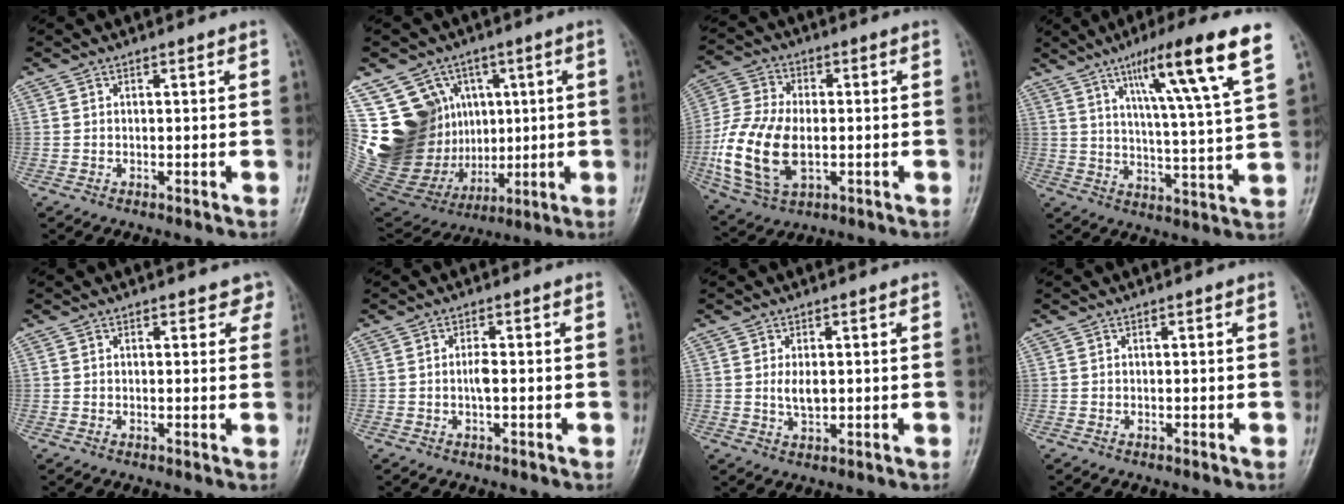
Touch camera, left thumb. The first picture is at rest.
{"total": 23.5, "force": [4.6, 19.4, 12.4], "torque": [-0.228, 0.008, 0.120]}
{"total": 15.9, "force": [-2.5, 9.5, 12.5], "torque": [-0.263, 0.000, -0.041]}
{"total": 16.4, "force": [9.0, 0.8, 13.7], "torque": [-0.210, -0.036, 0.137]}
{"total": 3.1, "force": [2.2, 2.0, 0.7], "torque": [0.029, -0.008, 0.014]}
{"total": 1.8, "force": [-0.2, 0.4, 1.8], "torque": [-0.037, 0.001, -0.005]}
{"total": 3.1, "force": [0.4, 1.6, 2.6], "torque": [-0.046, -0.007, 0.010]}
{"total": 0.0}